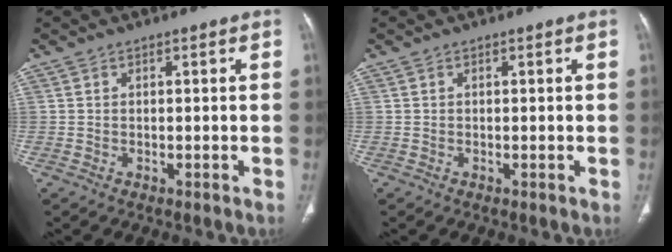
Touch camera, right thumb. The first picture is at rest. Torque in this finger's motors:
{"motor_torque": [0.31, 0.22, -0.04, 0.33, 0.03]}